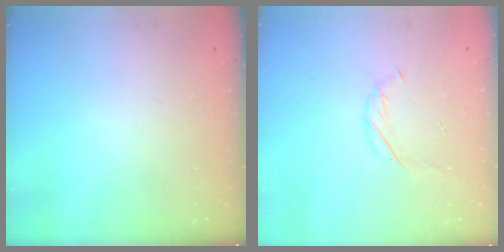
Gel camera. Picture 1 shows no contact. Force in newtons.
{"total": 4.0, "press": 3.9, "slide": 1.0}